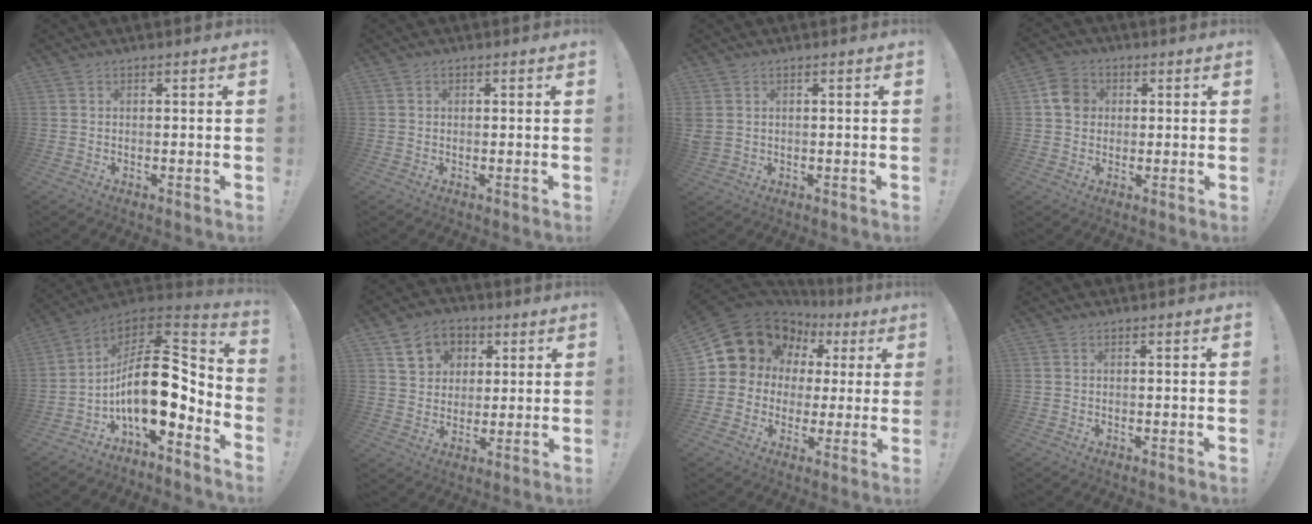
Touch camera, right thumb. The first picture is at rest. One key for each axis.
{"total": 0.0}
{"total": 2.5, "fx": 0.9, "fy": 1.8, "fz": 1.5, "tx": -0.038, "ty": 0.002, "tz": 0.018}
{"total": 7.7, "fx": 1.4, "fy": 6.9, "fz": 3.2, "tx": -0.042, "ty": 0.011, "tz": 0.031}
{"total": 19.9, "fx": -1.2, "fy": 10.1, "fz": 17.2, "tx": -0.304, "ty": -0.005, "tz": -0.016}
{"total": 10.5, "fx": 4.7, "fy": 8.6, "fz": 3.6, "tx": -0.050, "ty": -0.017, "tz": 0.095}
{"total": 11.9, "fx": 6.3, "fy": 9.6, "fz": 3.2, "tx": -0.052, "ty": -0.045, "tz": 0.133}
{"total": 0.0}